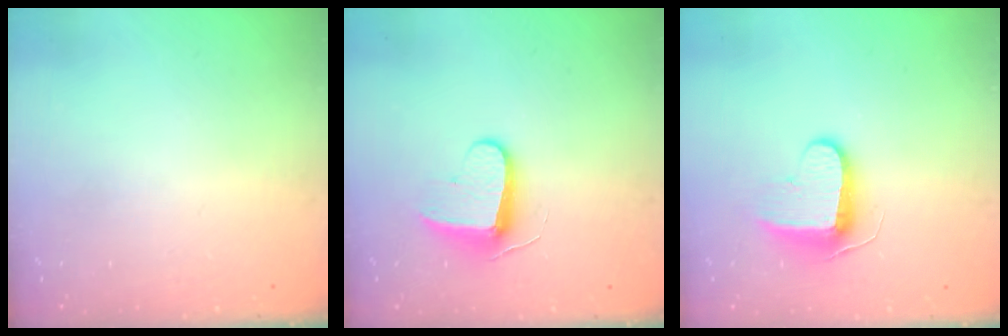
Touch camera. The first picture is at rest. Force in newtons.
{"total": 8.7, "press": 8.7, "slide": 0.5}
{"total": 9.5, "press": 9.5, "slide": 0.8}